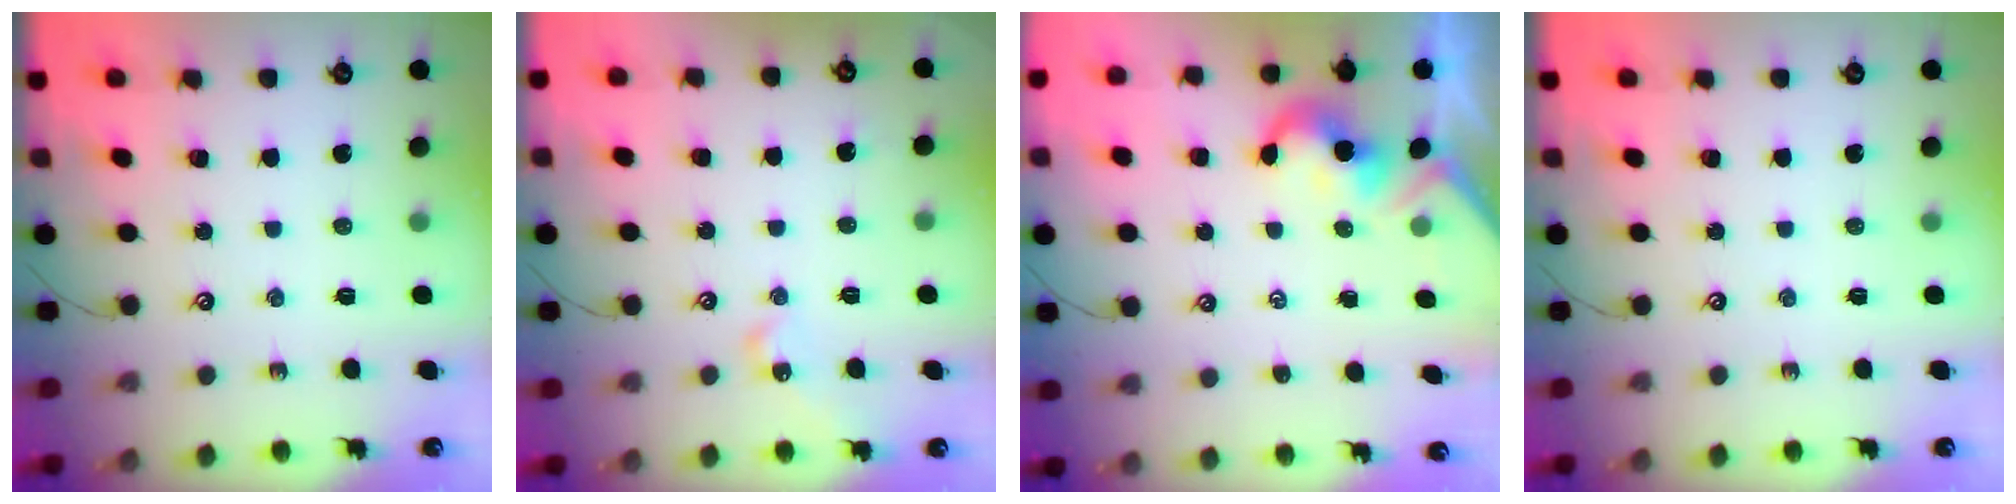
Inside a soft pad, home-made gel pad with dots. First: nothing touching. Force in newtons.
{"total": 6.3, "press": 6.2, "slide": 0.8}
{"total": 2.0, "press": 1.9, "slide": 0.5}
{"total": 0.0}